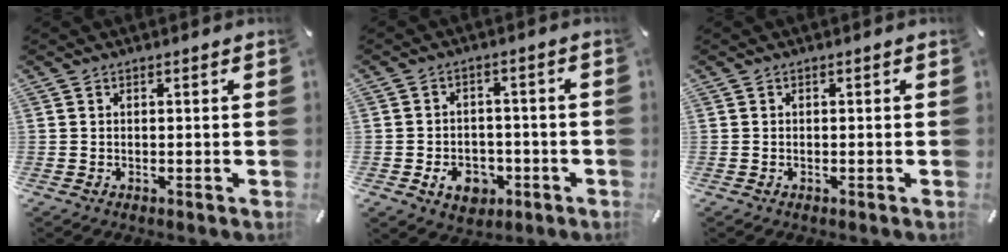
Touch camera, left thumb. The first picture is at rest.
{"total": 7.6, "force": [-2.8, 6.0, 3.7], "torque": [-0.063, 0.014, -0.050]}
{"total": 0.0}